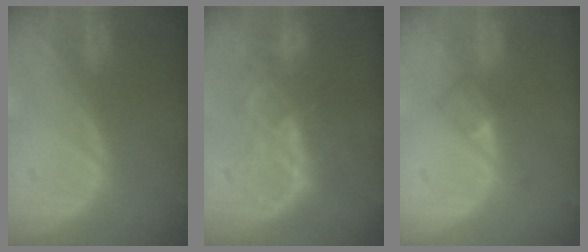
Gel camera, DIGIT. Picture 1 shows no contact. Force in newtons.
{"total": 6.8, "press": 6.8, "slide": 0.7}
{"total": 2.7, "press": 2.4, "slide": 1.1}